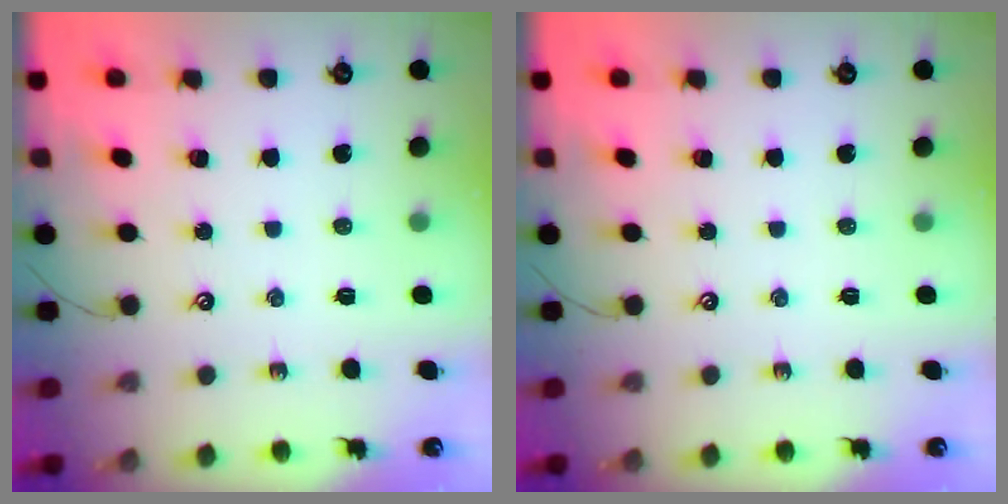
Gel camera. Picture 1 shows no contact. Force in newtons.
{"total": 0.0}